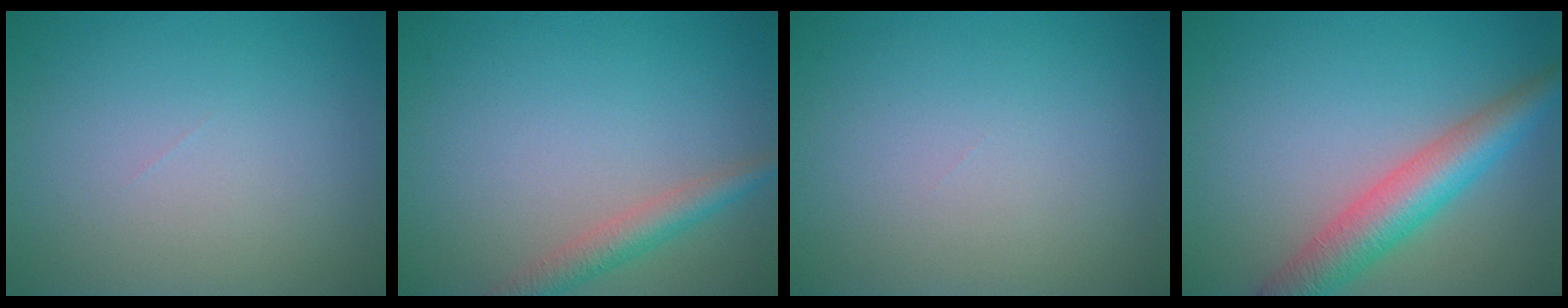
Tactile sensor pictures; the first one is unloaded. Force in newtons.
{"total": 2.7, "press": 2.7, "slide": 0.1}
{"total": 0.0}
{"total": 5.6, "press": 5.6, "slide": 0.3}